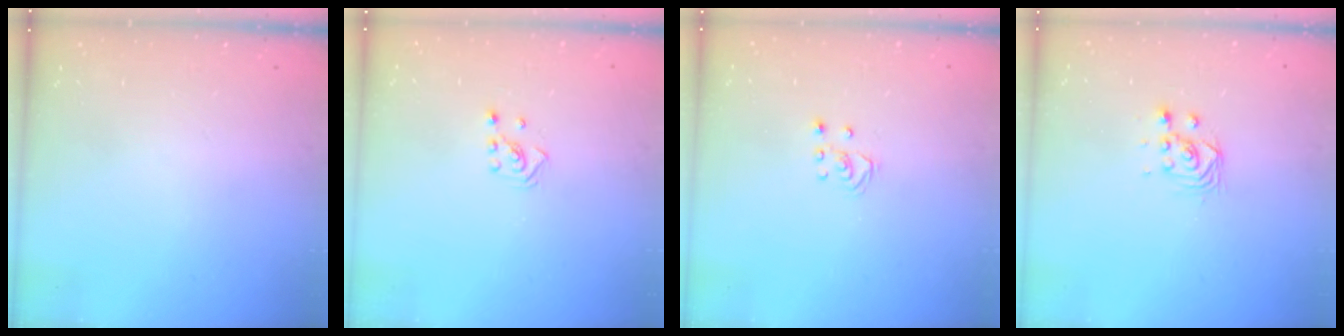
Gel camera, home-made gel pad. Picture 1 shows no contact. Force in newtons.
{"total": 2.1, "press": 1.9, "slide": 0.8}
{"total": 2.5, "press": 2.5, "slide": 0.2}
{"total": 3.0, "press": 3.0, "slide": 0.1}